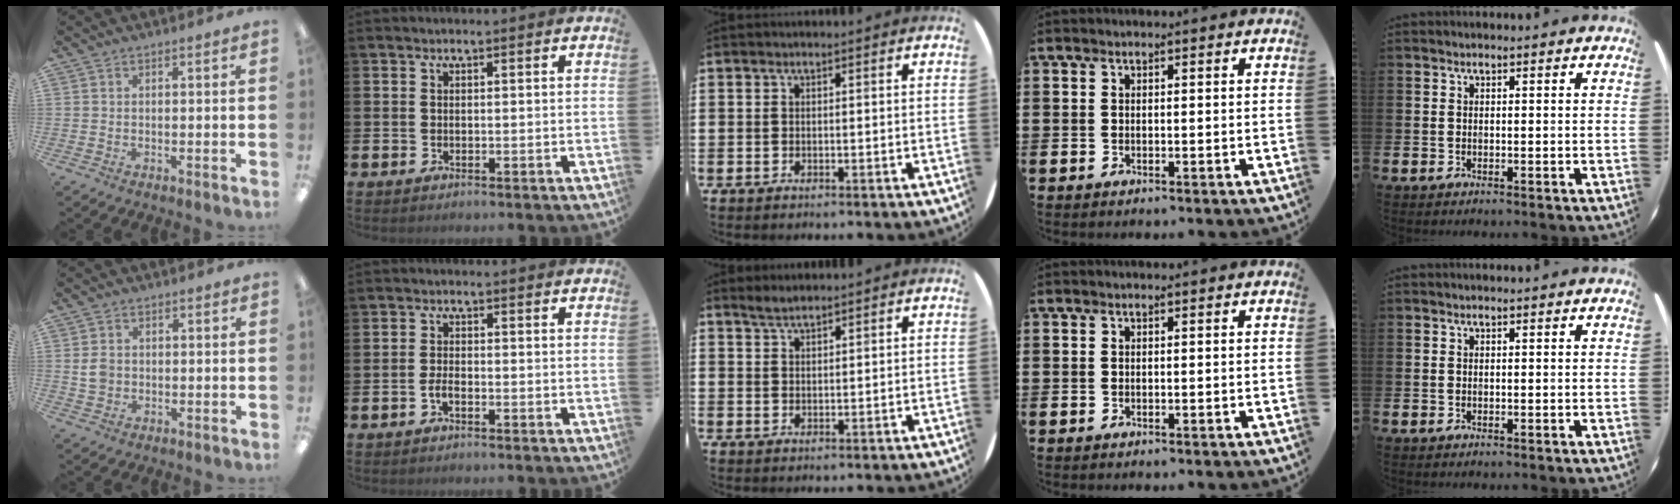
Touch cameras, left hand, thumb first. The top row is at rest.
{"thumb": {"total": 3.5, "force": [0.2, 3.0, 1.8], "torque": [-0.026, 0.004, 0.001]}, "index": {"total": 1.4, "force": [-0.8, 0.5, 1.1], "torque": [-0.024, 0.002, -0.015]}, "middle": {"total": 2.0, "force": [1.9, 0.3, 0.6], "torque": [-0.013, 0.004, 0.035]}}